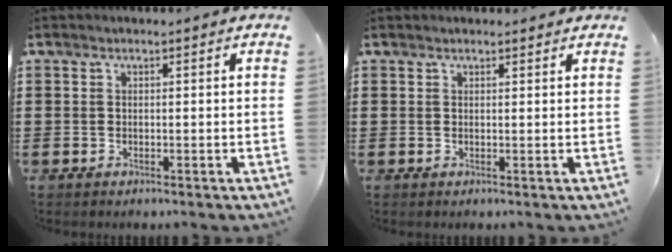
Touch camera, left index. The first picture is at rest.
{"total": 0.8, "force": [0.7, 0.3, 0.2], "torque": [-0.005, 0.002, 0.014]}